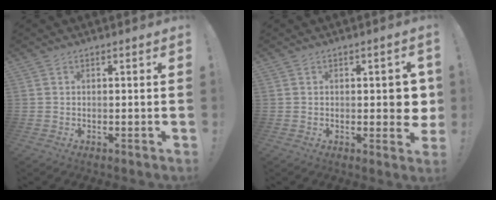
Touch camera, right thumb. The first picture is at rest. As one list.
[{"total": 4.7, "force": [0.0, 2.9, 3.7], "torque": [-0.045, 0.007, 0.002]}]